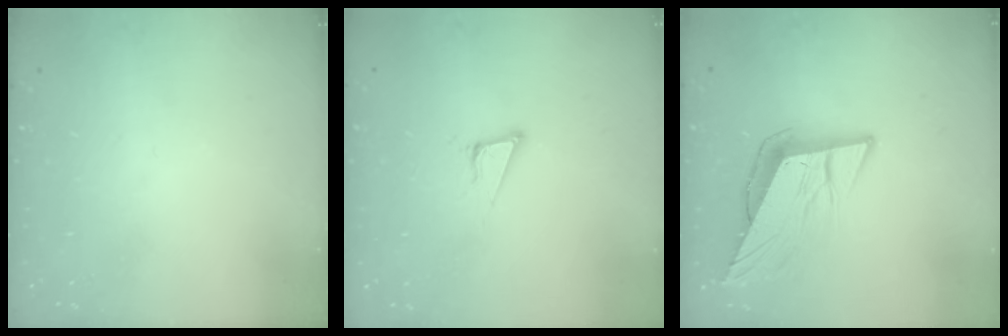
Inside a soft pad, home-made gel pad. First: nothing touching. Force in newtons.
{"total": 3.9, "press": 3.9, "slide": 0.2}
{"total": 9.9, "press": 9.9, "slide": 0.8}